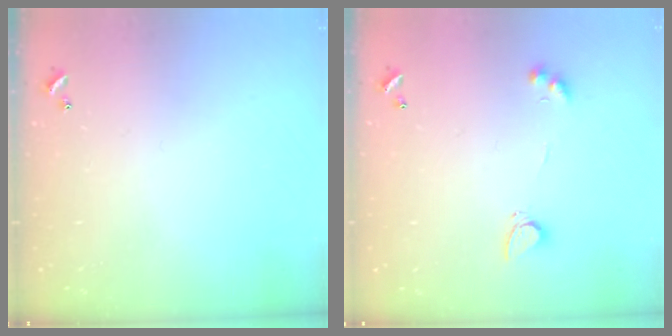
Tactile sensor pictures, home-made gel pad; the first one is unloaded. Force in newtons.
{"total": 3.1, "press": 3.1, "slide": 0.6}